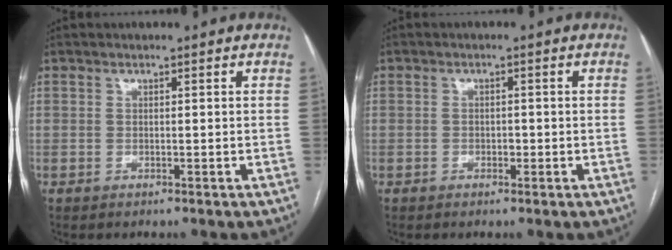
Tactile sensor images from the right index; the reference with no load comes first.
{"total": 1.0, "force": [-0.4, 0.6, 0.7], "torque": [-0.009, 0.003, -0.008]}